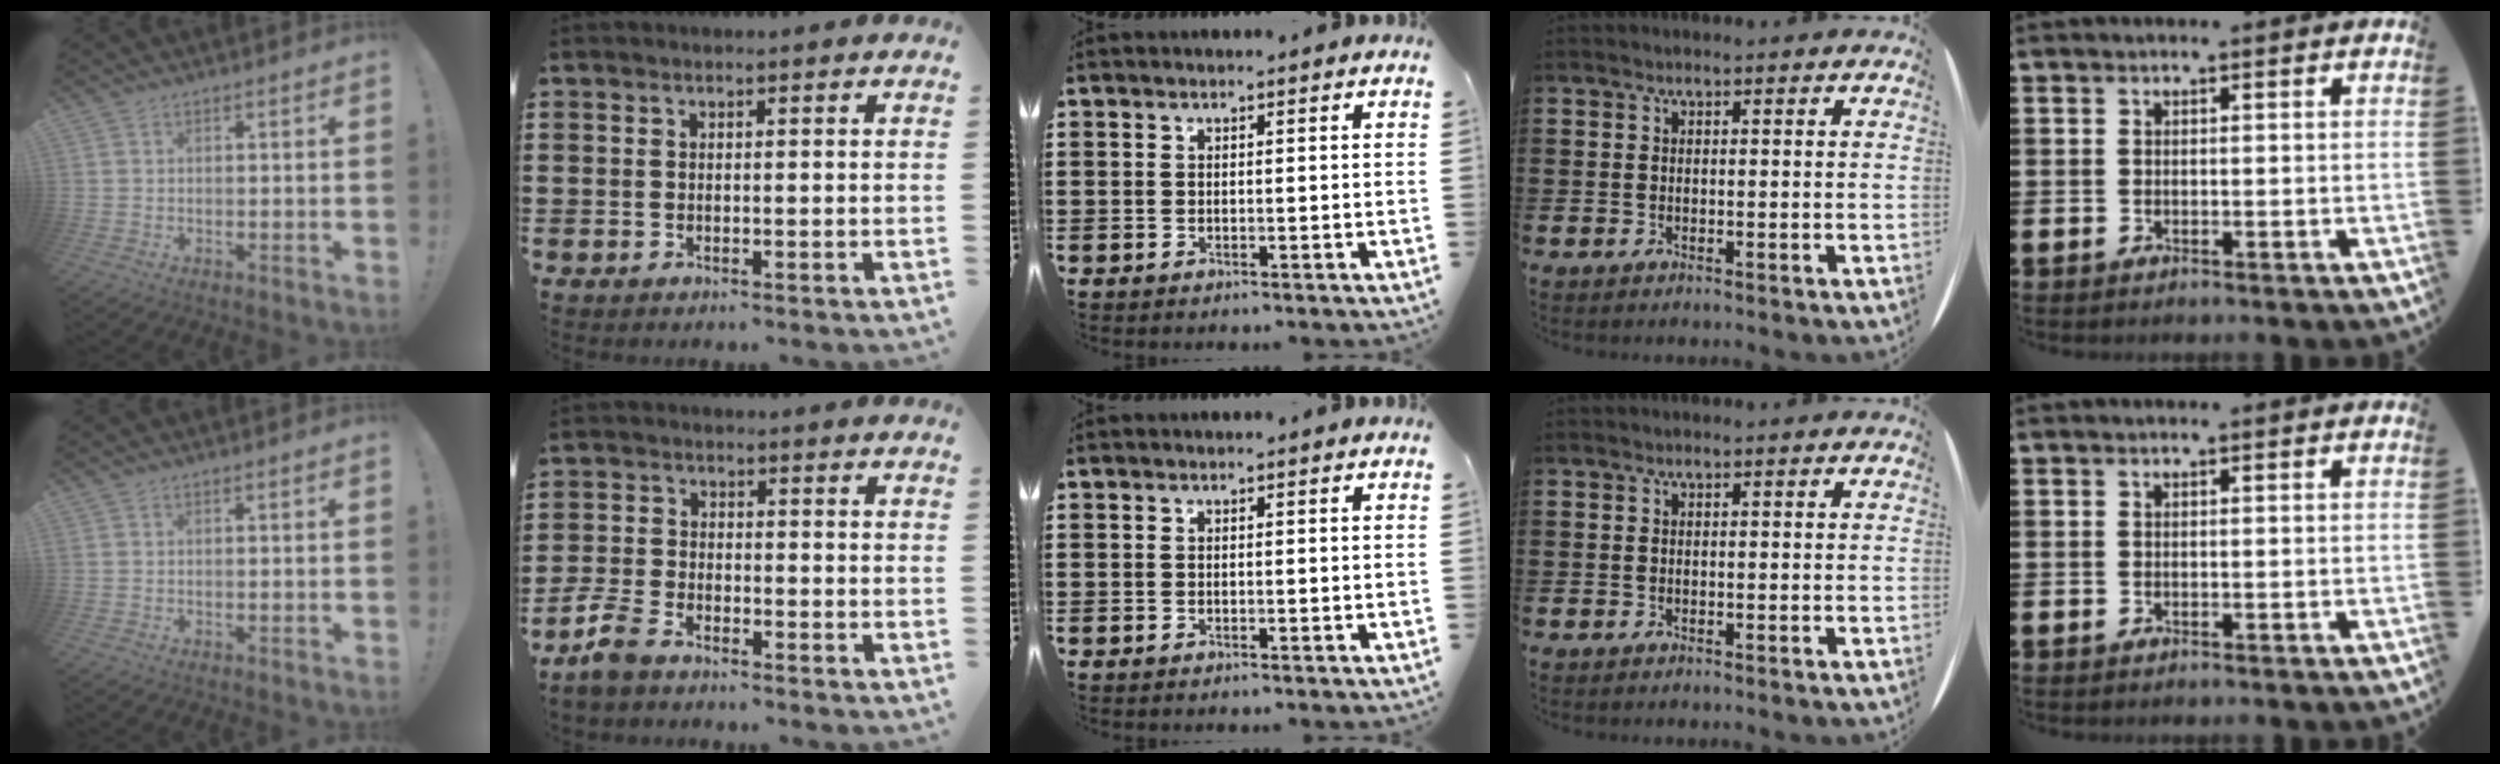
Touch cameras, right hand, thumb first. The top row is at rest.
{"index": {"total": 4.2, "force": [-3.5, 1.2, 2.0], "torque": [-0.064, -0.004, -0.076]}}